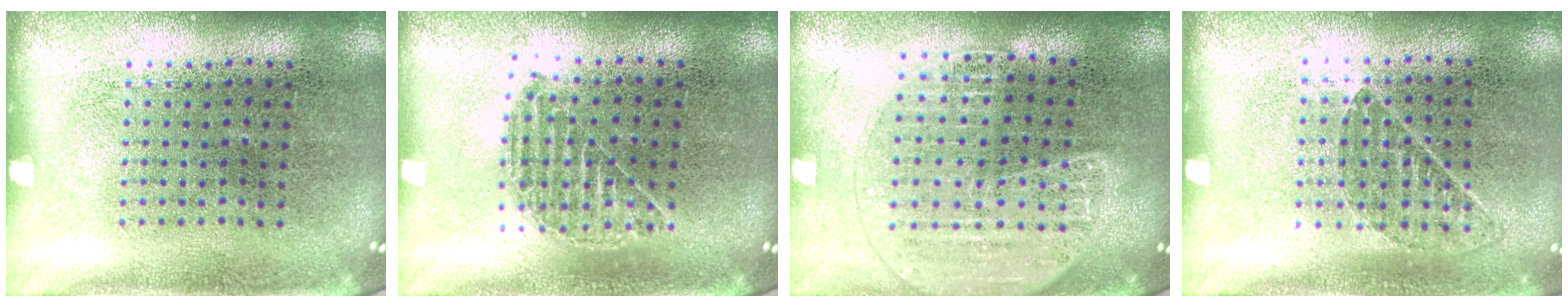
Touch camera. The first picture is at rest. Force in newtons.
{"total": 1.0, "press": 0.9, "slide": 0.3}
{"total": 1.8, "press": 1.7, "slide": 0.7}
{"total": 0.8, "press": 0.7, "slide": 0.3}